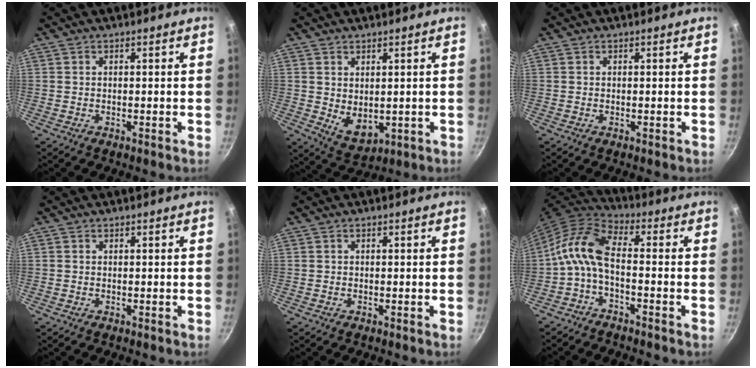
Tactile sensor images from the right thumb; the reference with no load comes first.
{"total": 5.9, "force": [1.1, 3.8, 4.4], "torque": [-0.060, -0.022, 0.033]}
{"total": 0.0}
{"total": 0.0}
{"total": 0.0}
{"total": 9.3, "force": [-2.2, 4.4, 7.9], "torque": [-0.174, 0.039, -0.058]}